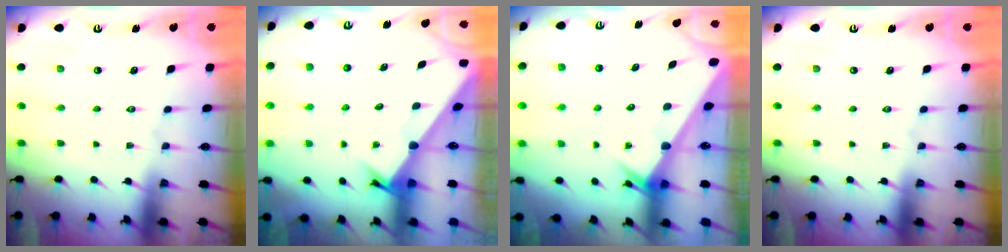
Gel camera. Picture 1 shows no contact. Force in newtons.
{"total": 3.5, "press": 3.5, "slide": 0.2}
{"total": 2.5, "press": 2.5, "slide": 0.1}
{"total": 0.0}